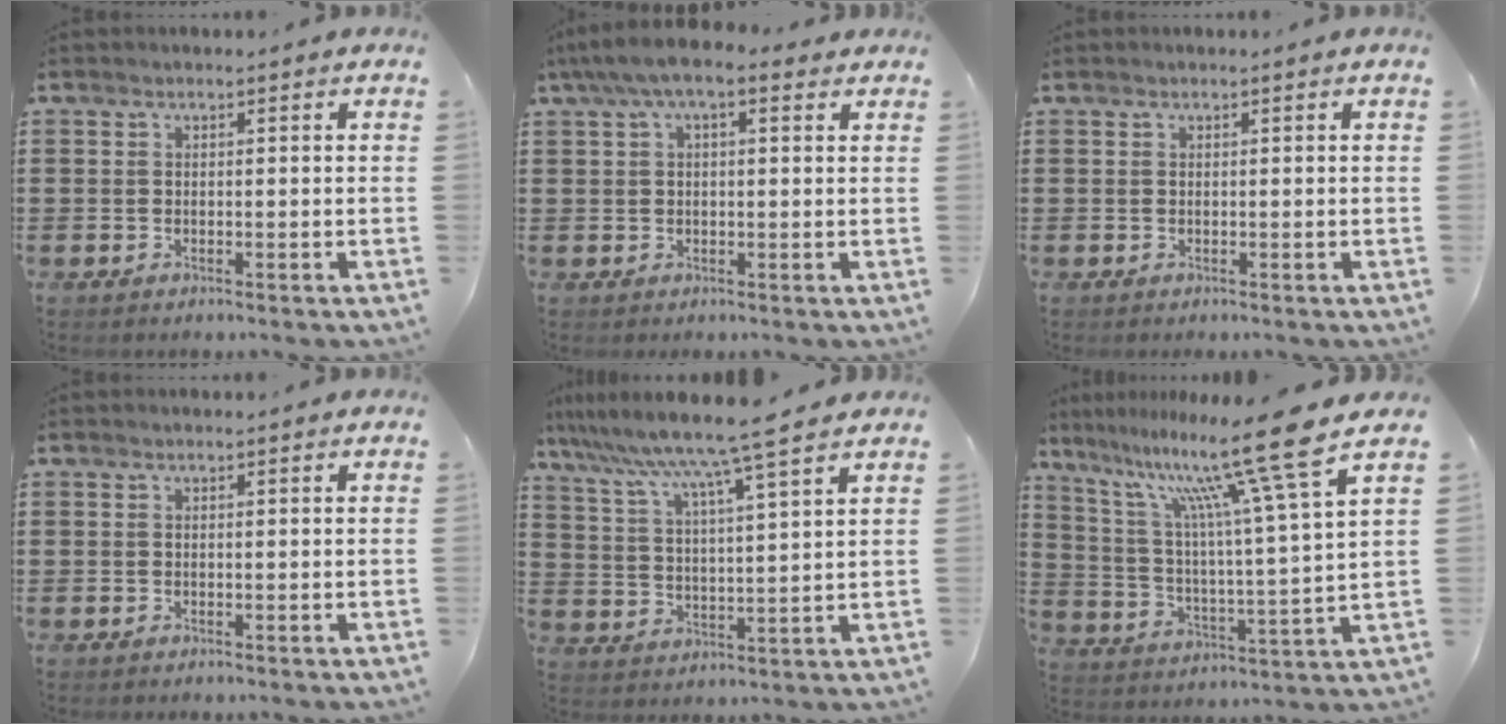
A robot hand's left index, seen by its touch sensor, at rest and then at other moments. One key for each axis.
{"total": 5.0, "fx": 2.3, "fy": 1.7, "fz": 4.1, "tx": -0.082, "ty": 0.008, "tz": 0.037}
{"total": 0.0}
{"total": 0.0}
{"total": 8.1, "fx": 7.0, "fy": -1.3, "fz": 3.8, "tx": -0.101, "ty": -0.048, "tz": 0.112}
{"total": 15.3, "fx": 10.8, "fy": -0.3, "fz": 10.8, "tx": -0.214, "ty": -0.068, "tz": 0.161}